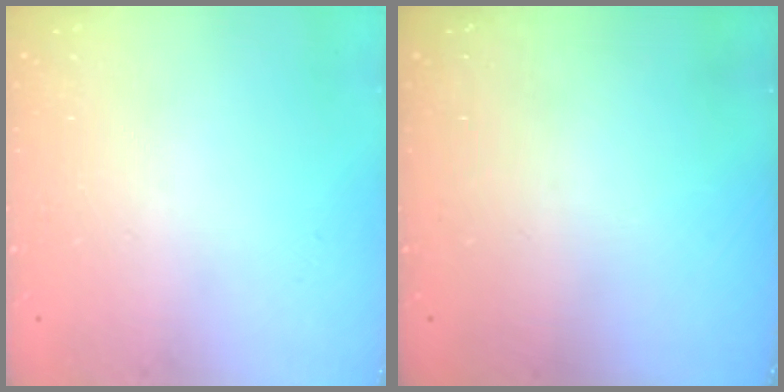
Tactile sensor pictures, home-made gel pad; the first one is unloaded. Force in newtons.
{"total": 0.0}